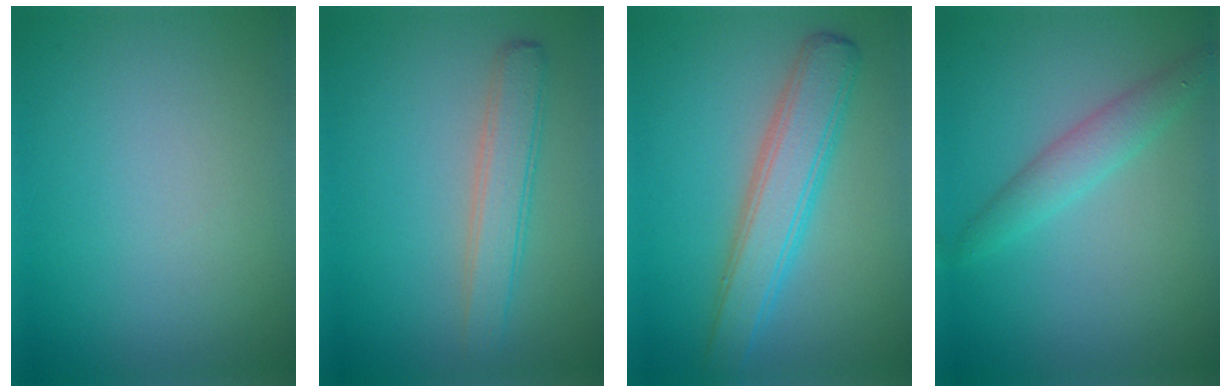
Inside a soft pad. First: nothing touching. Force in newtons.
{"total": 3.0, "press": 3.0, "slide": 0.1}
{"total": 4.7, "press": 4.7, "slide": 0.1}
{"total": 2.4, "press": 2.4, "slide": 0.1}